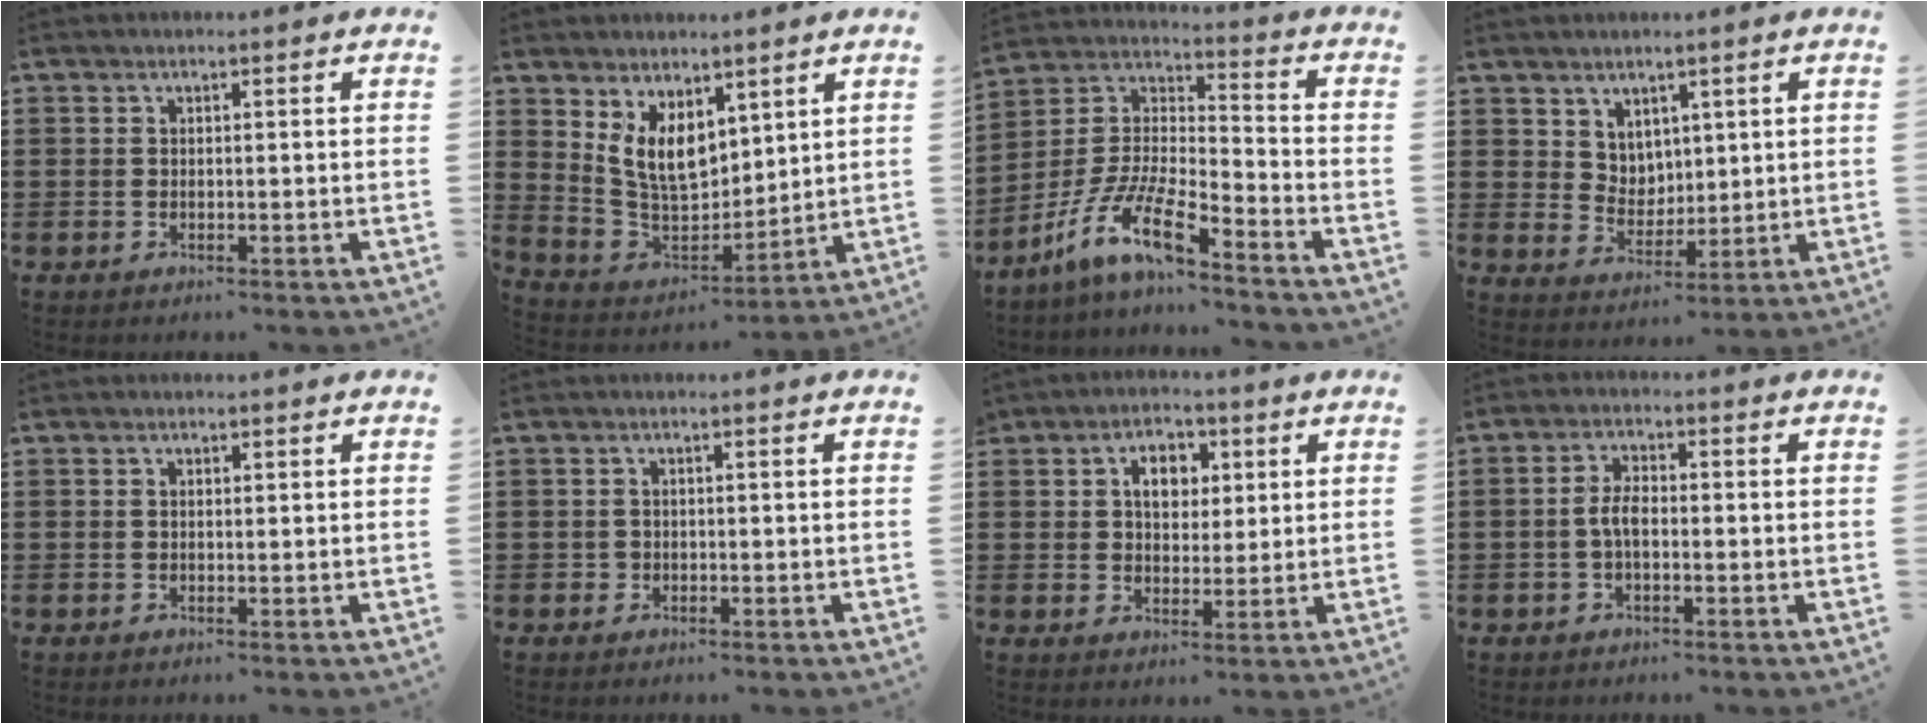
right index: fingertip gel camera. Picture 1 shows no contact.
{"total": 8.4, "force": [3.7, 4.5, 6.0], "torque": [-0.145, -0.008, 0.067]}
{"total": 10.5, "force": [-7.8, 1.8, 6.8], "torque": [-0.167, -0.012, -0.162]}
{"total": 4.7, "force": [3.3, 3.3, 0.5], "torque": [-0.027, 0.002, 0.064]}
{"total": 0.5, "force": [0.4, 0.3, 0.1], "torque": [-0.003, 0.003, 0.008]}
{"total": 0.8, "force": [-0.2, 0.8, 0.2], "torque": [-0.006, 0.005, -0.005]}
{"total": 5.3, "force": [2.0, 4.0, 2.9], "torque": [-0.057, 0.012, 0.030]}
{"total": 3.5, "force": [-0.6, 1.5, 3.1], "torque": [-0.073, 0.000, -0.017]}